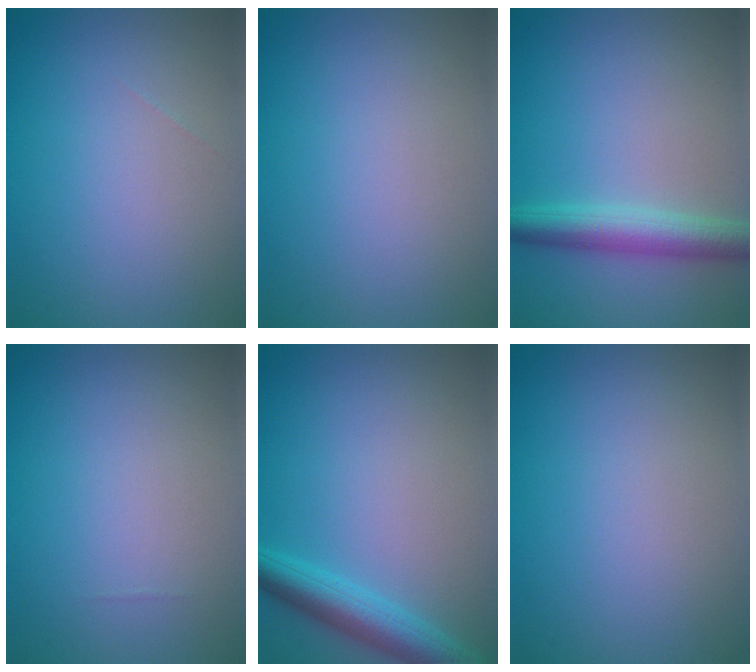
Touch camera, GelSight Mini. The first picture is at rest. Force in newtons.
{"total": 0.0}
{"total": 4.4, "press": 4.4, "slide": 0.1}
{"total": 0.0}
{"total": 4.3, "press": 4.3, "slide": 0.2}
{"total": 0.0}